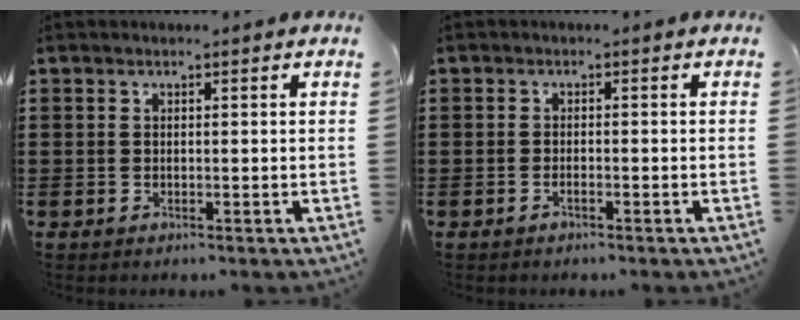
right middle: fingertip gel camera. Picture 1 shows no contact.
{"total": 0.8, "force": [-0.6, 0.2, 0.5], "torque": [-0.013, -0.004, -0.010]}